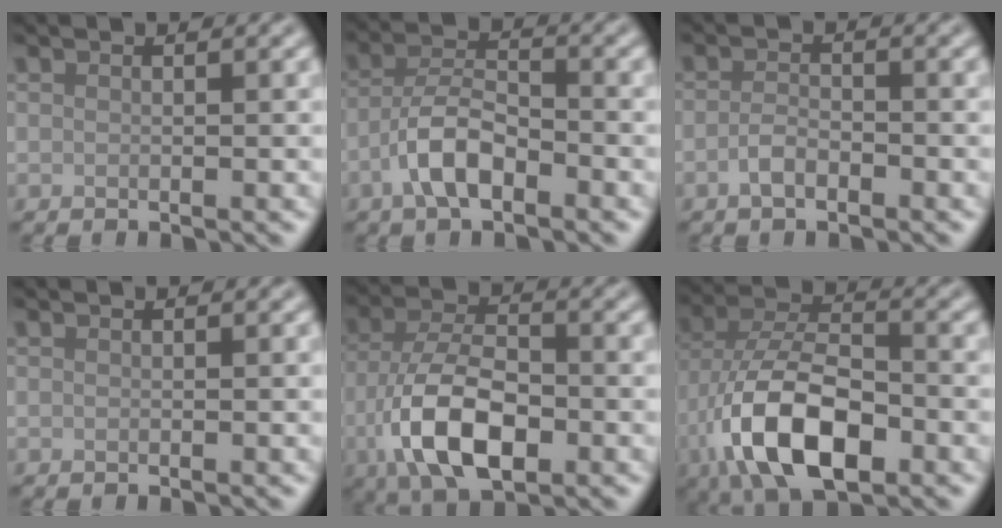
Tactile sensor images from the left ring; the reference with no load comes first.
{"total": 4.5, "force": [-2.4, 1.8, 3.3], "torque": [-0.061, 0.011, -0.053]}
{"total": 1.7, "force": [-1.0, 0.7, 1.2], "torque": [-0.027, 0.002, -0.023]}
{"total": 0.0}
{"total": 9.0, "force": [-3.4, 4.4, 7.1], "torque": [-0.144, -0.004, -0.072]}
{"total": 10.9, "force": [-4.4, 5.3, 8.4], "torque": [-0.167, -0.003, -0.088]}